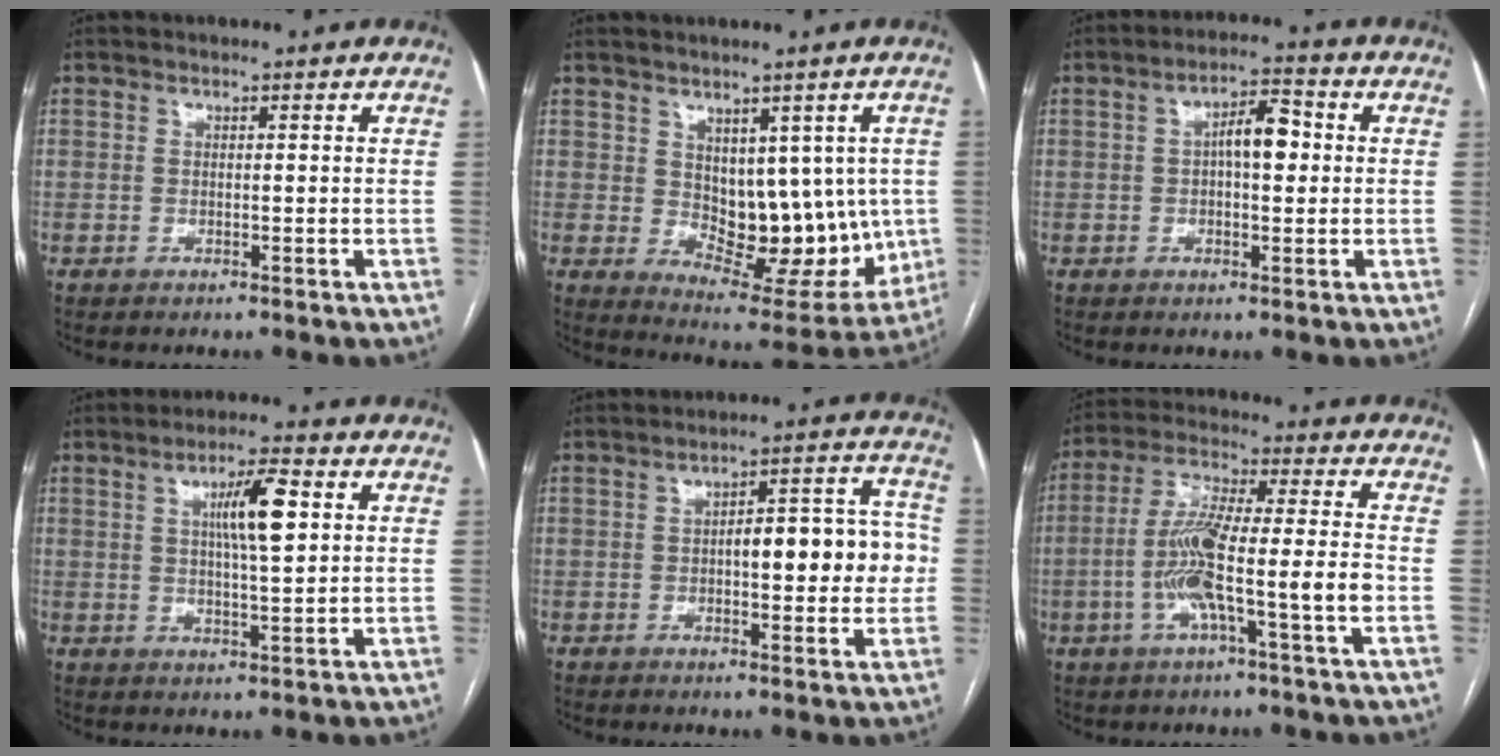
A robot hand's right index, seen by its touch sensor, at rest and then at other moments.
{"total": 13.1, "force": [0.6, 7.6, 10.7], "torque": [-0.121, 0.002, 0.035]}
{"total": 5.9, "force": [0.6, 2.1, 5.4], "torque": [-0.090, 0.017, 0.006]}
{"total": 7.5, "force": [2.0, 0.9, 7.1], "torque": [-0.123, 0.007, 0.035]}
{"total": 10.7, "force": [-0.4, 3.4, 10.1], "torque": [-0.129, 0.036, -0.002]}
{"total": 12.0, "force": [-3.1, 0.3, 11.6], "torque": [-0.225, 0.009, -0.061]}